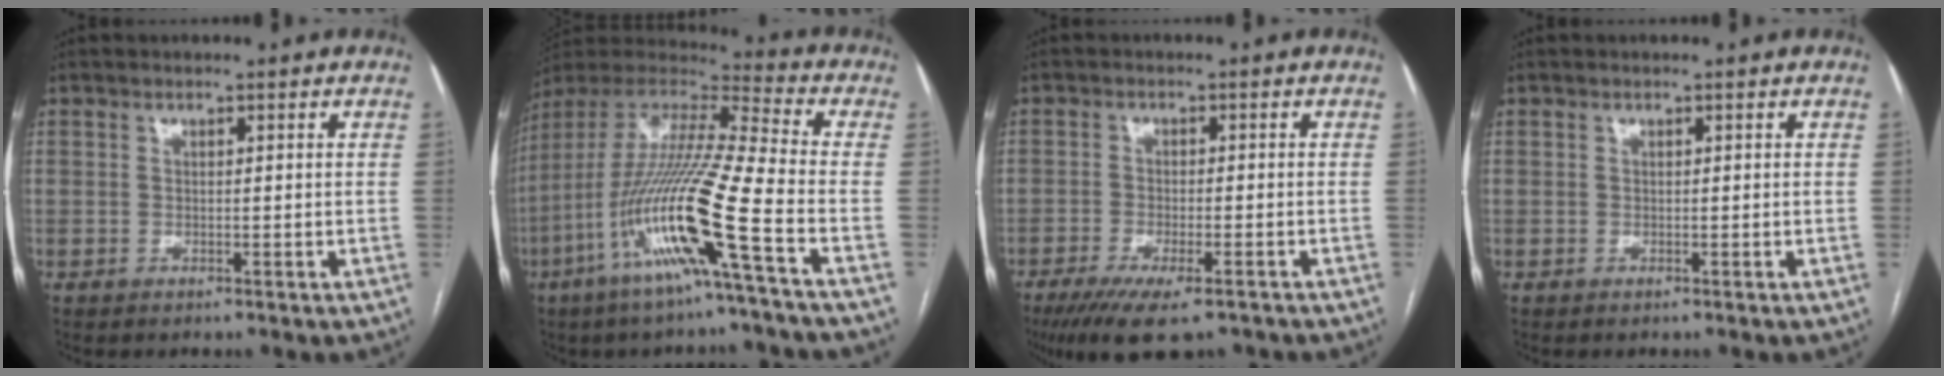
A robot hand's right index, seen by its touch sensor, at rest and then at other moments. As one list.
[{"total": 19.5, "force": [-7.5, -0.8, 18.0], "torque": [-0.373, -0.023, -0.155]}, {"total": 11.0, "force": [-8.1, 2.7, 7.0], "torque": [-0.103, -0.017, -0.124]}, {"total": 0.0}]